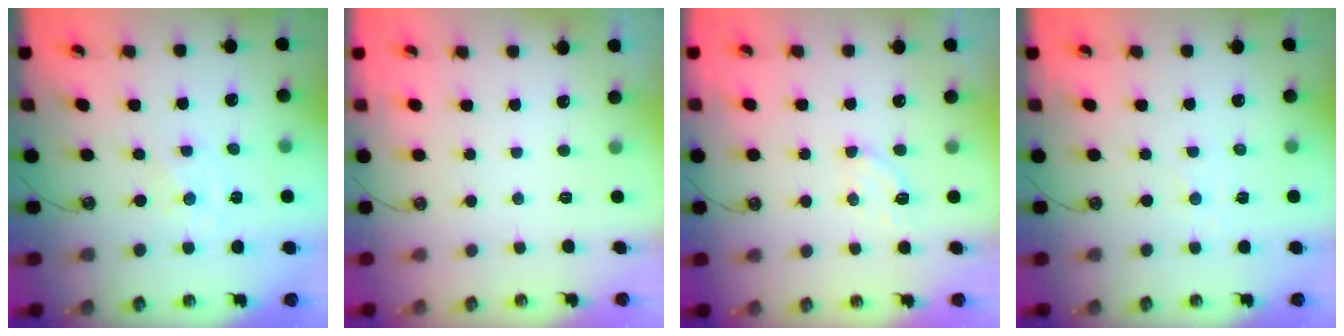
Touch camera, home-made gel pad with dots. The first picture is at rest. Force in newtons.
{"total": 0.0}
{"total": 5.2, "press": 5.0, "slide": 1.2}
{"total": 1.9, "press": 1.9, "slide": 0.3}